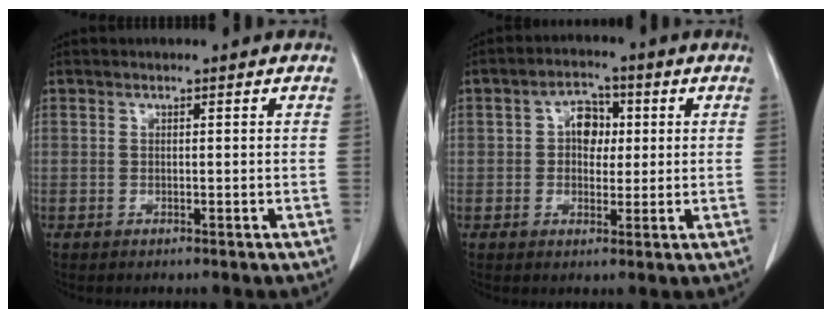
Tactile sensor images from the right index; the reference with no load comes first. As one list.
[{"total": 4.9, "force": [0.8, 3.4, 3.4], "torque": [-0.056, 0.015, 0.013]}]